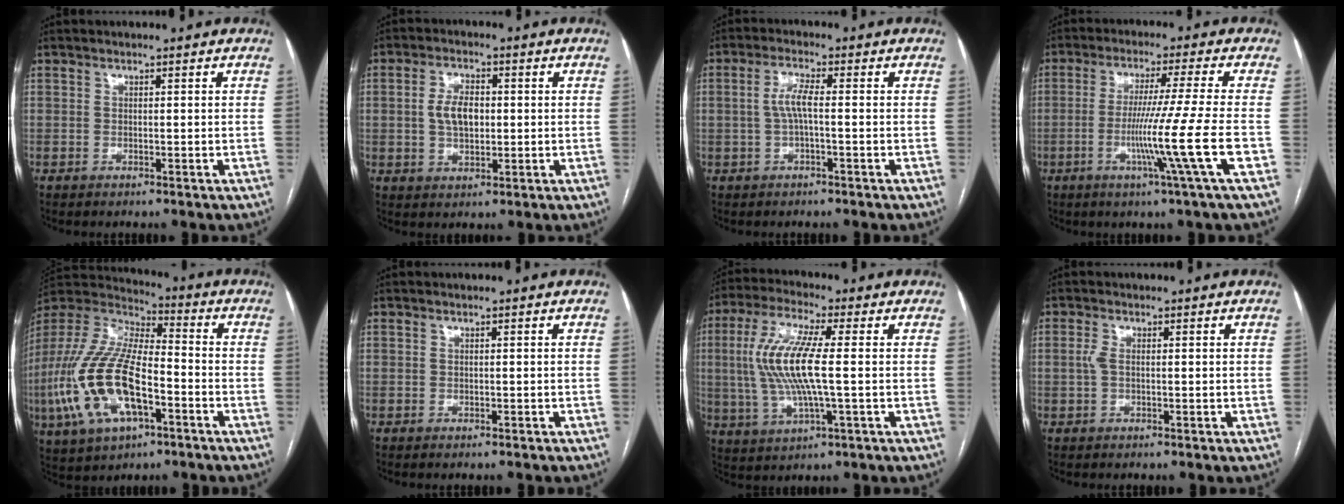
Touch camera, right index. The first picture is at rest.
{"total": 5.5, "force": [0.3, 3.0, 4.6], "torque": [-0.091, 0.010, 0.009]}
{"total": 3.8, "force": [-0.2, 0.5, 3.8], "torque": [-0.078, 0.009, -0.001]}
{"total": 10.9, "force": [-3.5, -3.2, 9.8], "torque": [-0.176, -0.026, -0.065]}
{"total": 19.4, "force": [-6.1, 7.5, 16.8], "torque": [-0.373, -0.004, -0.107]}
{"total": 1.1, "force": [-1.1, 0.1, 0.3], "torque": [-0.001, -0.001, -0.015]}
{"total": 11.9, "force": [0.4, 1.8, 11.8], "torque": [-0.257, 0.009, 0.005]}
{"total": 1.5, "force": [0.0, 0.6, 1.4], "torque": [-0.034, 0.000, -0.001]}